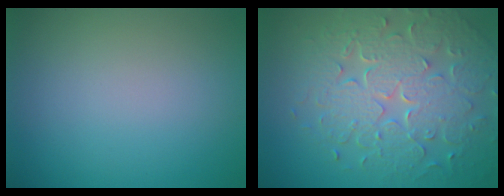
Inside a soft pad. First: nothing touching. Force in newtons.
{"total": 7.9, "press": 5.7, "slide": 5.5}